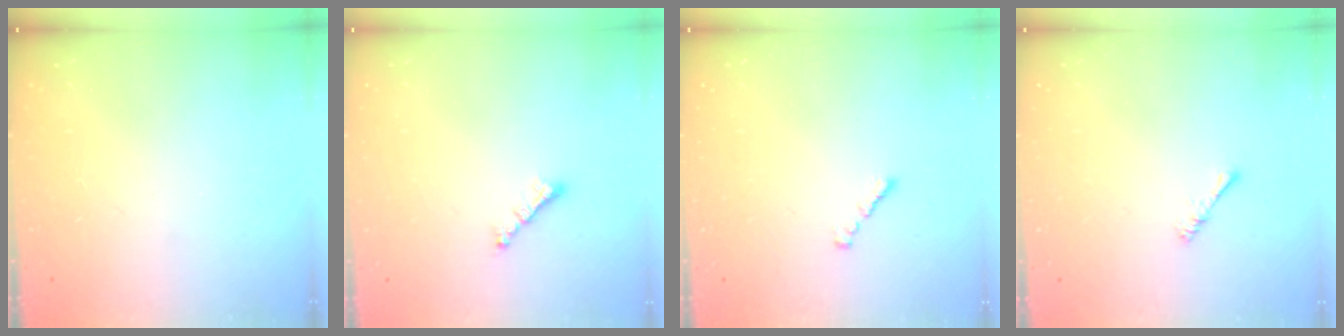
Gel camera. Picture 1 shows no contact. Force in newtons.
{"total": 1.8, "press": 1.7, "slide": 0.5}
{"total": 1.1, "press": 1.0, "slide": 0.5}
{"total": 1.5, "press": 1.4, "slide": 0.3}